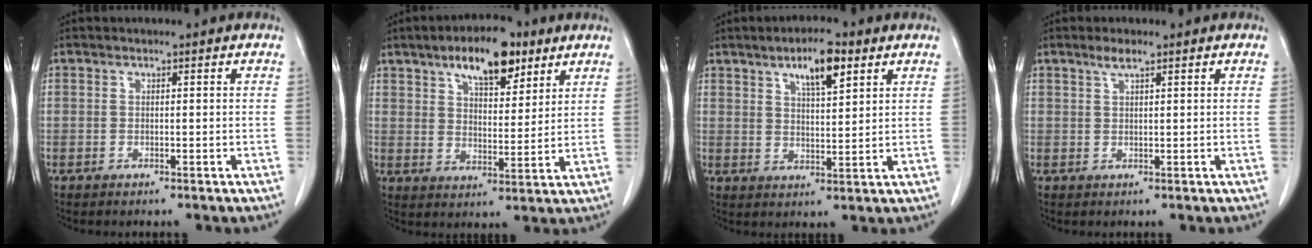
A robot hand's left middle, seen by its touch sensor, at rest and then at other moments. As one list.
[{"total": 10.8, "force": [6.6, 4.0, 7.6], "torque": [-0.121, 0.011, 0.106]}, {"total": 7.1, "force": [4.1, 1.6, 5.6], "torque": [-0.096, 0.004, 0.067]}, {"total": 1.9, "force": [1.4, 0.2, 1.3], "torque": [-0.031, 0.002, 0.028]}]